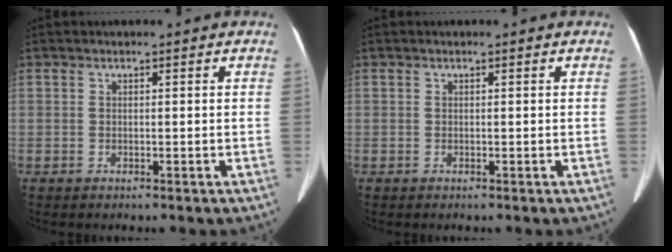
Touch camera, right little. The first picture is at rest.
{"total": 0.0}